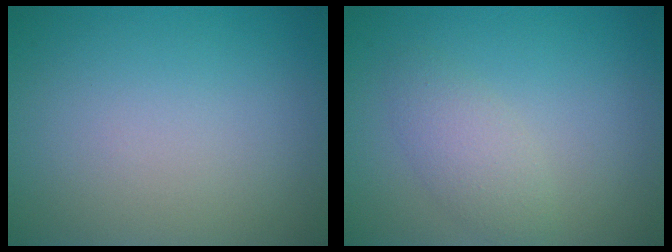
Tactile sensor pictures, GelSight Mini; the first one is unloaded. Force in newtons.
{"total": 2.4, "press": 2.4, "slide": 0.1}